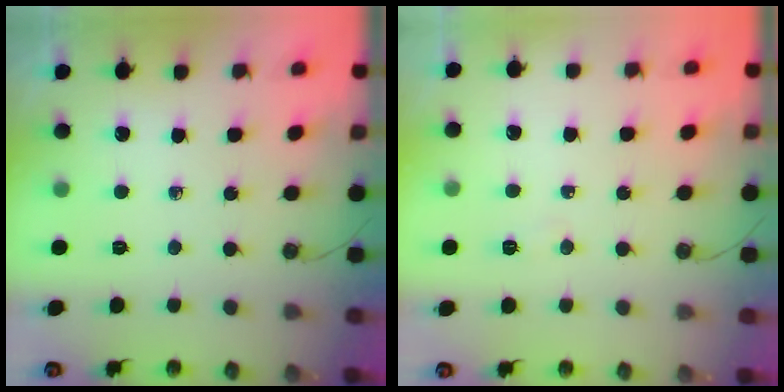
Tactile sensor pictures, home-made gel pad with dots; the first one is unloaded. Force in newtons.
{"total": 3.4, "press": 3.4, "slide": 0.4}